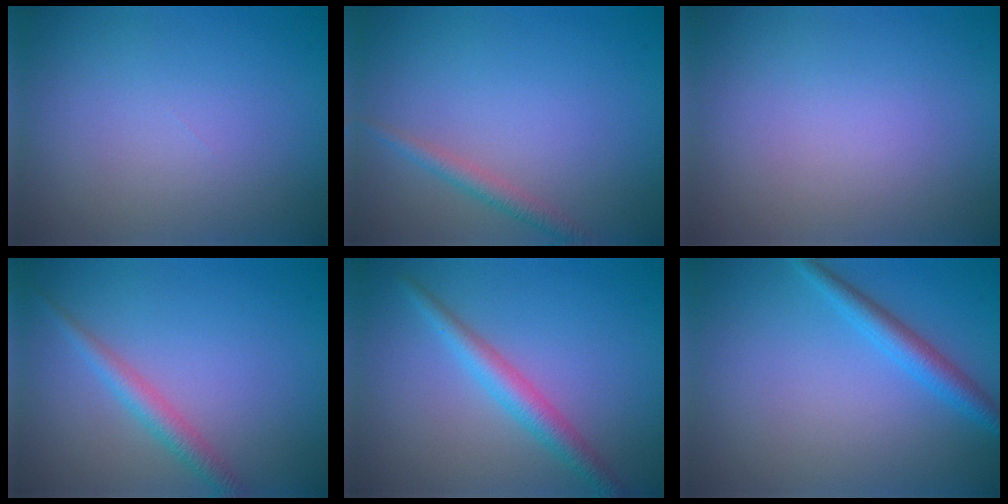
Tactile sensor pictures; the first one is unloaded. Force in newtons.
{"total": 1.6, "press": 1.6, "slide": 0.1}
{"total": 0.0}
{"total": 2.2, "press": 2.2, "slide": 0.1}
{"total": 2.9, "press": 2.9, "slide": 0.0}
{"total": 2.5, "press": 2.5, "slide": 0.0}